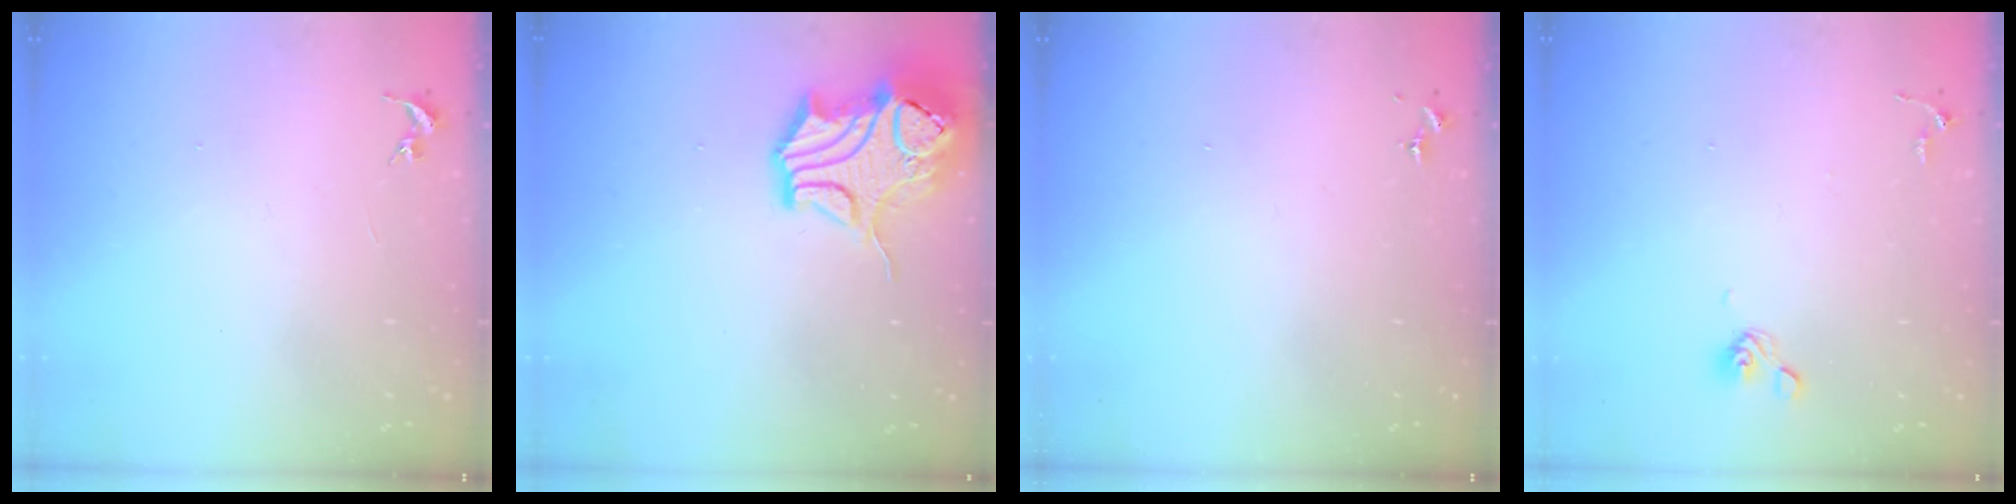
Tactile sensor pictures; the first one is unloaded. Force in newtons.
{"total": 15.2, "press": 15.0, "slide": 2.4}
{"total": 0.0}
{"total": 6.3, "press": 6.0, "slide": 2.1}